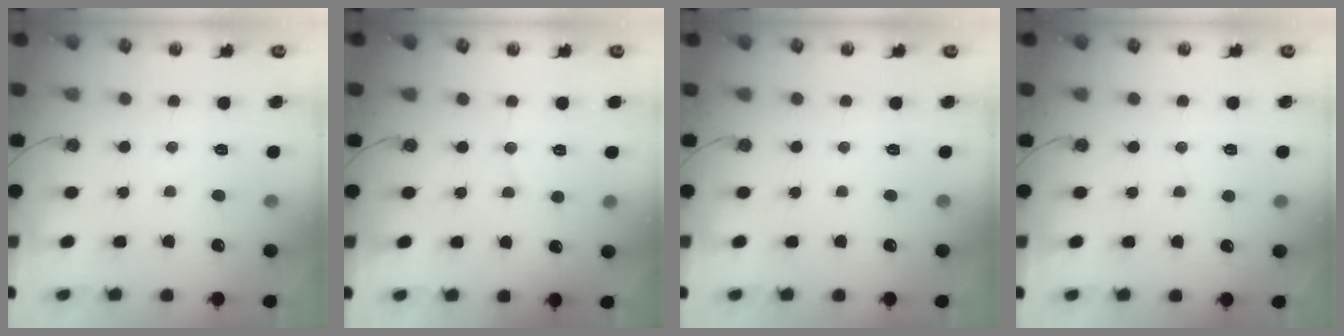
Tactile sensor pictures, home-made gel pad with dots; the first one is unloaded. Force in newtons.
{"total": 4.2, "press": 4.1, "slide": 1.0}
{"total": 0.0}
{"total": 2.9, "press": 2.9, "slide": 0.2}